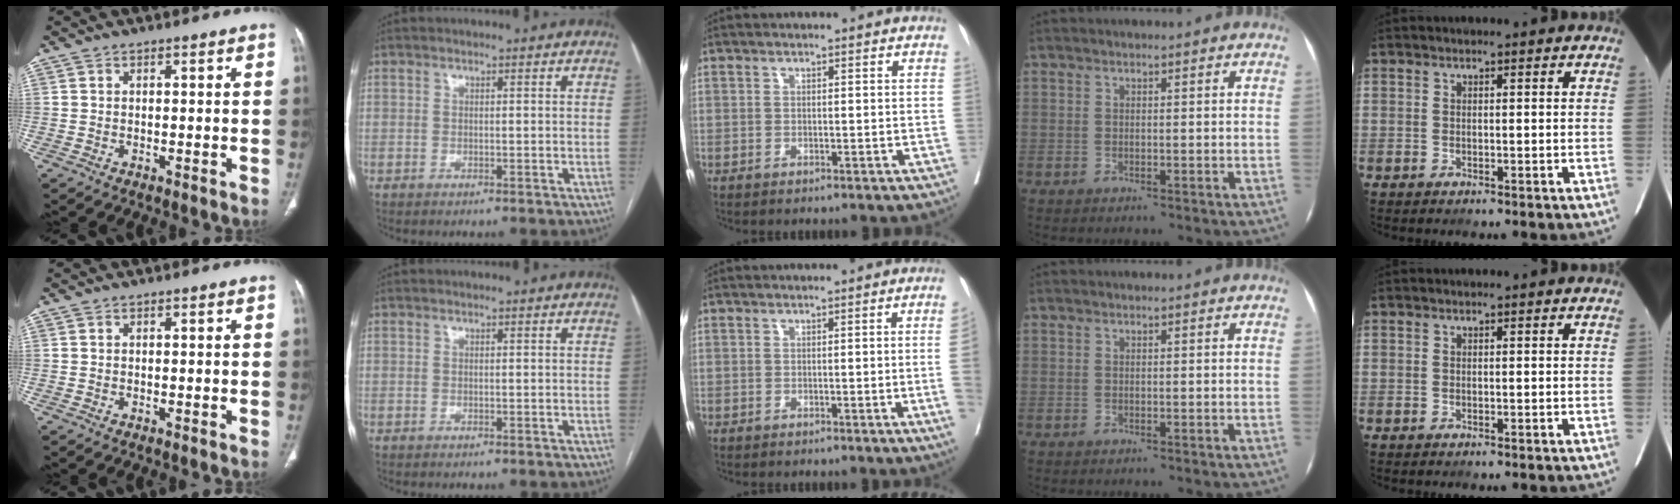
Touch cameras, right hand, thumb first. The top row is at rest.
{"middle": {"total": 2.7, "force": [-0.5, 0.0, 2.7], "torque": [-0.036, 0.002, -0.006]}}